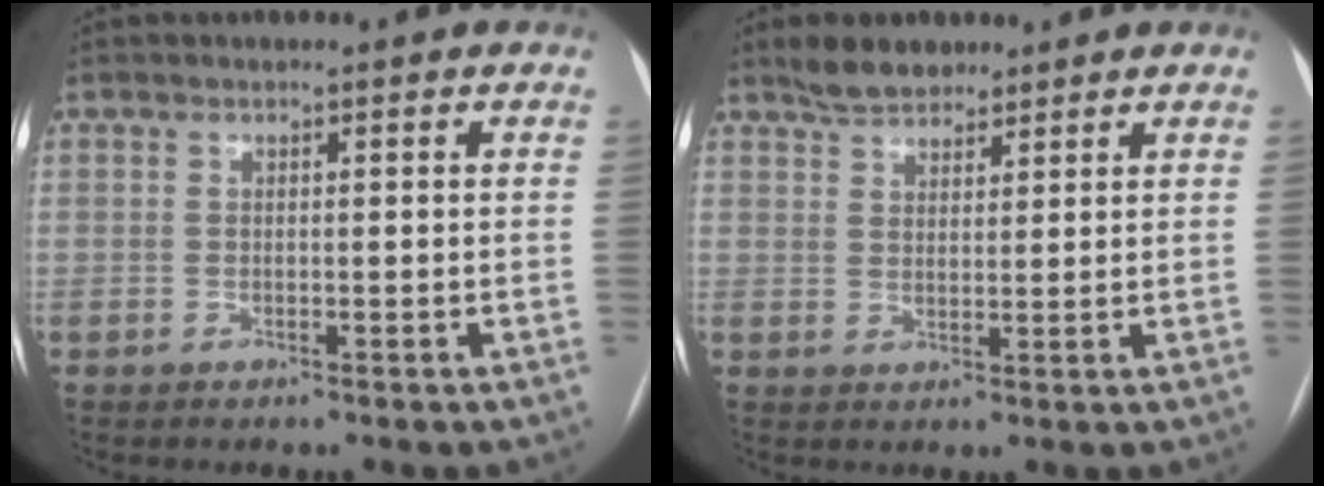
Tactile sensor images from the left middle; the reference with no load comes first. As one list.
[{"total": 4.6, "force": [3.9, 2.1, 1.4], "torque": [-0.029, 0.012, 0.073]}]